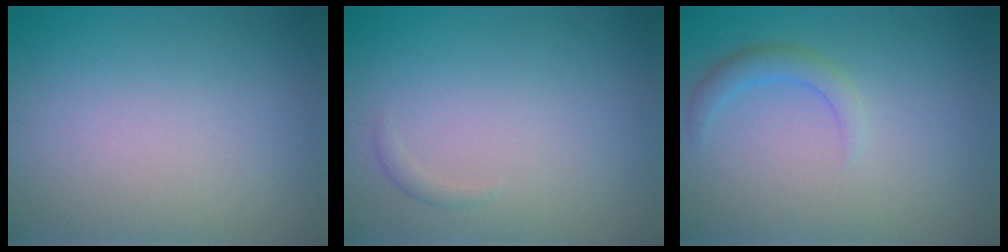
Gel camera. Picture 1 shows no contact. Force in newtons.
{"total": 0.6, "press": 0.6, "slide": 0.0}
{"total": 2.0, "press": 2.0, "slide": 0.1}